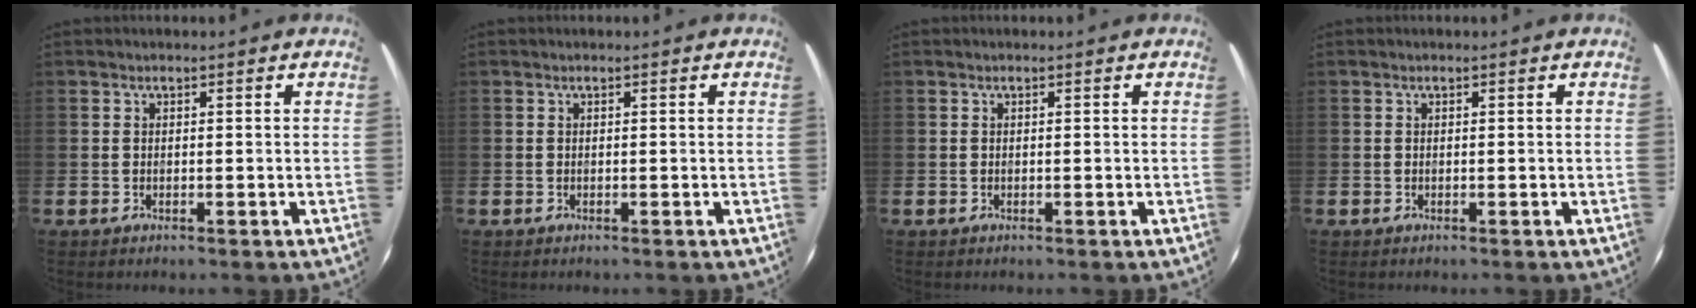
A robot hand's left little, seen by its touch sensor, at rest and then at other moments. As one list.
[{"total": 0.0}, {"total": 0.0}, {"total": 0.0}]